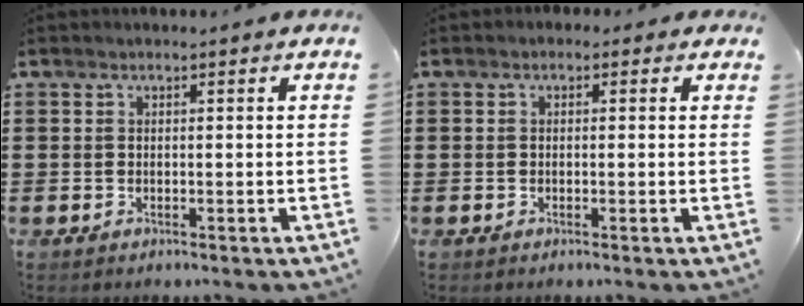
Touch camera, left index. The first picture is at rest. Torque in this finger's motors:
{"motor_torque": [2.14, 0.00, 0.30, 0.00]}